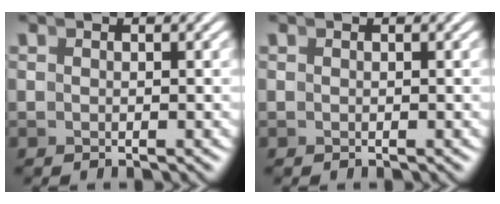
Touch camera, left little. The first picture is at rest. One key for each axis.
{"total": 0.0}